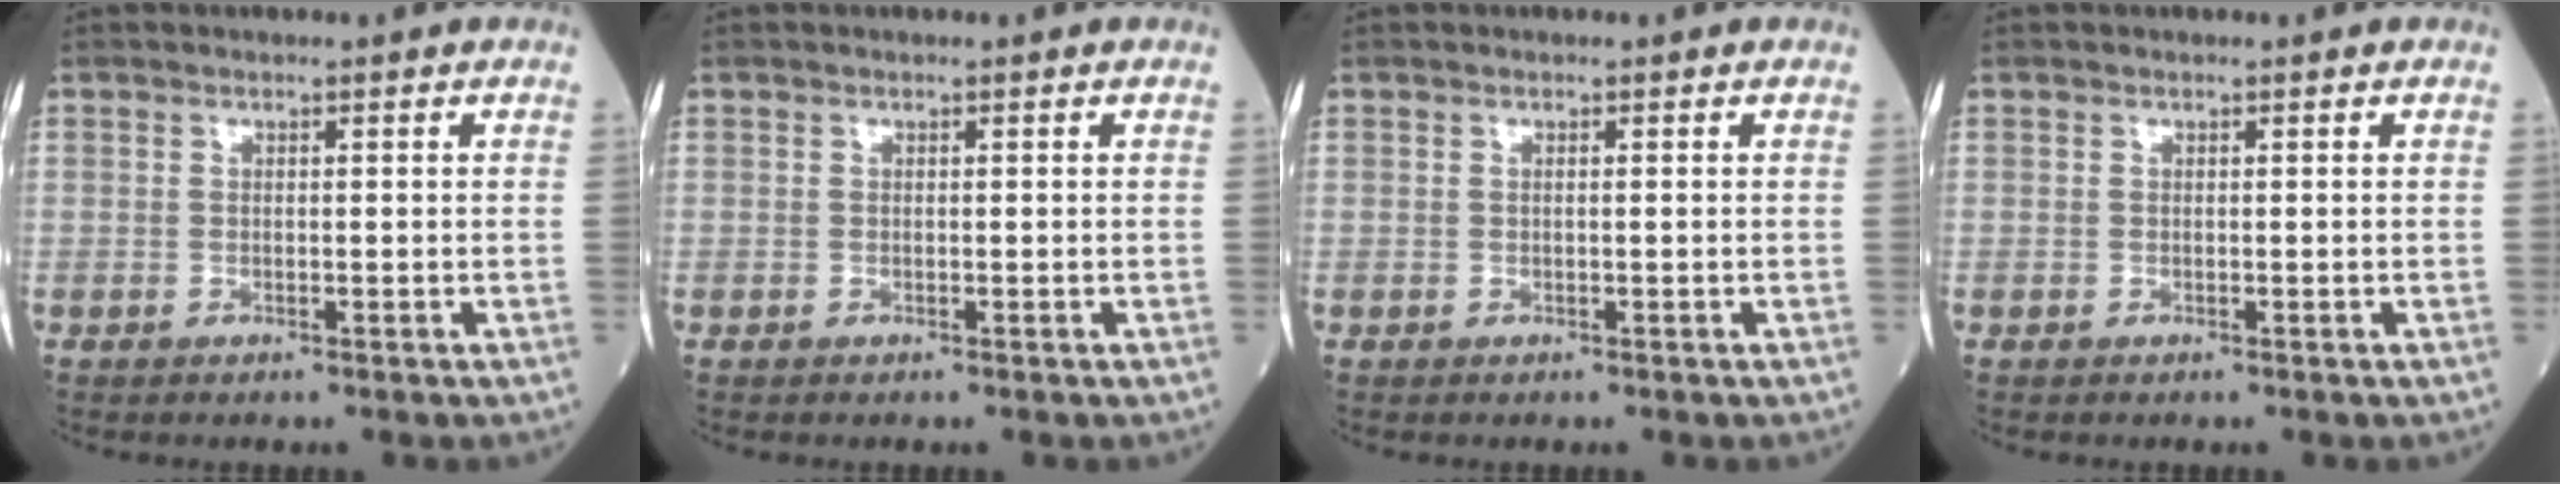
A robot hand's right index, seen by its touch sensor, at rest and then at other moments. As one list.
[{"total": 0.0}, {"total": 0.0}, {"total": 0.0}]